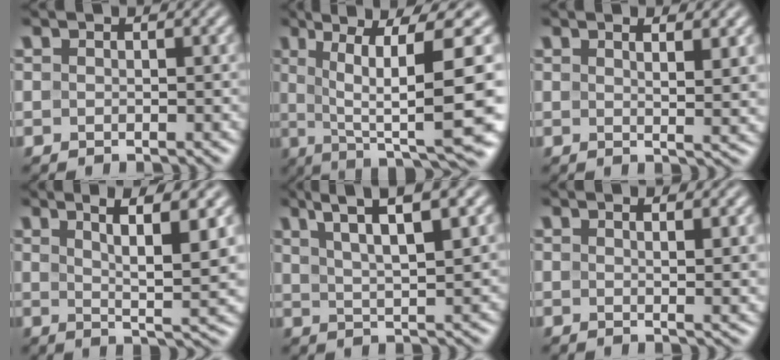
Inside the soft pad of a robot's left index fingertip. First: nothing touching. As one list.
[{"total": 13.6, "force": [1.0, 2.8, 13.2], "torque": [-0.186, 0.006, 0.033]}, {"total": 4.1, "force": [1.7, 1.0, 3.6], "torque": [-0.044, -0.001, 0.024]}, {"total": 8.1, "force": [2.9, 1.6, 7.4], "torque": [-0.103, 0.004, 0.053]}, {"total": 6.6, "force": [4.1, 1.4, 4.9], "torque": [-0.081, 0.011, 0.073]}, {"total": 3.6, "force": [1.2, 0.9, 3.3], "torque": [-0.039, 0.001, 0.019]}]